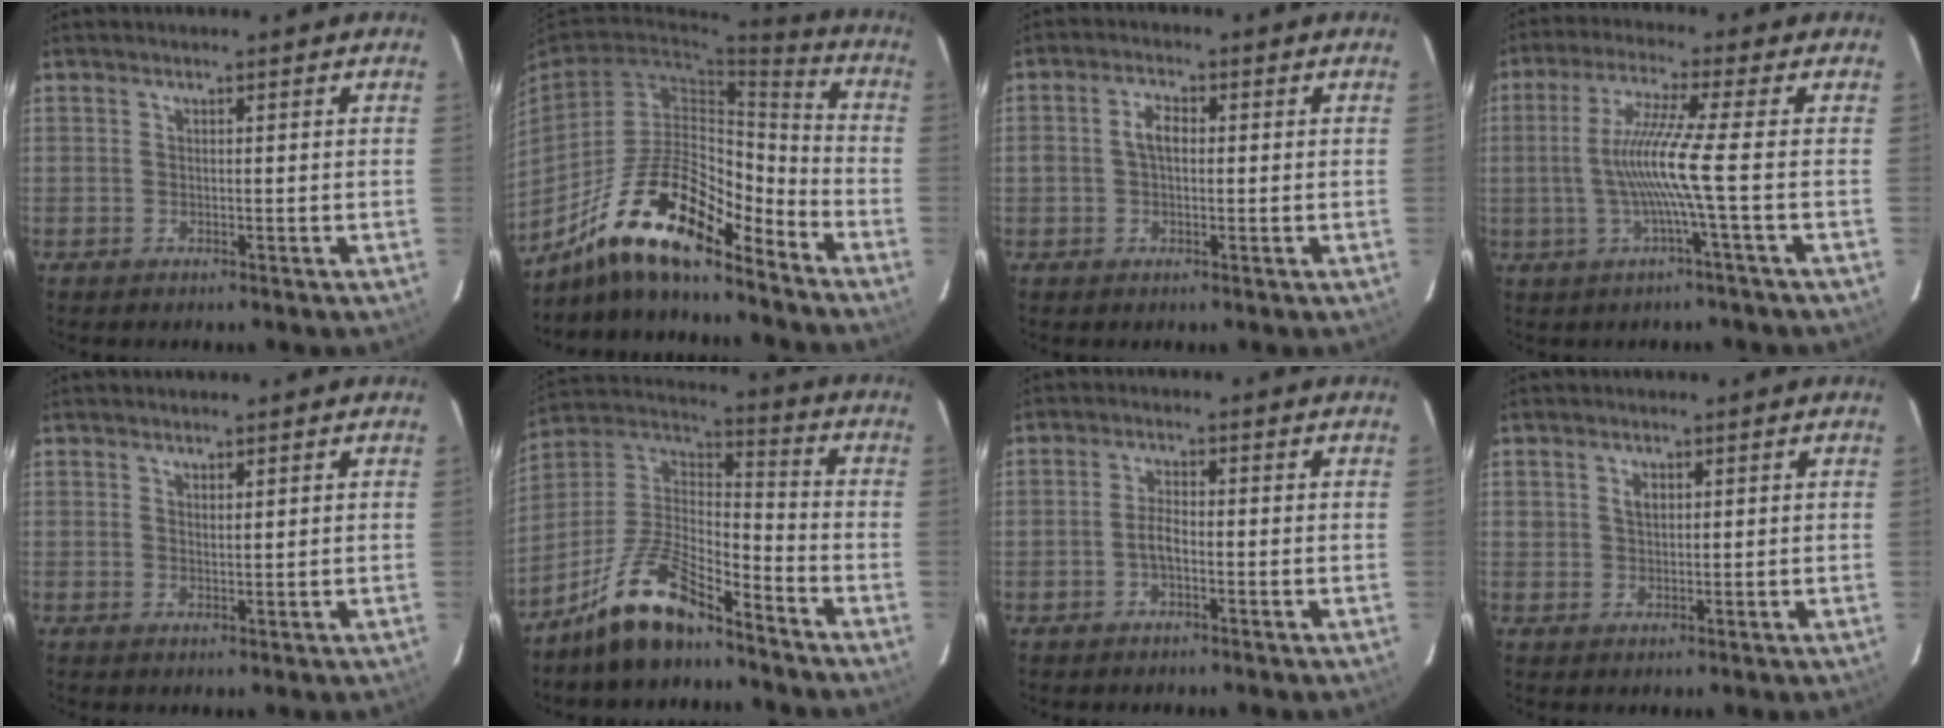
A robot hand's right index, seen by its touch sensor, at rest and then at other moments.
{"total": 18.4, "force": [-13.5, 5.0, 11.4], "torque": [-0.216, 0.000, -0.242]}
{"total": 3.5, "force": [0.1, 2.1, 2.8], "torque": [-0.053, 0.010, 0.003]}
{"total": 8.7, "force": [-1.6, -2.2, 8.3], "torque": [-0.164, -0.006, -0.025]}
{"total": 1.3, "force": [0.9, 0.4, 0.8], "torque": [-0.013, 0.000, 0.017]}
{"total": 14.5, "force": [-10.6, 4.9, 8.6], "torque": [-0.190, 0.012, -0.198]}
{"total": 2.8, "force": [-1.0, 1.0, 2.4], "torque": [-0.049, 0.005, -0.018]}
{"total": 2.3, "force": [0.9, 1.7, 1.3], "torque": [-0.018, 0.005, 0.017]}